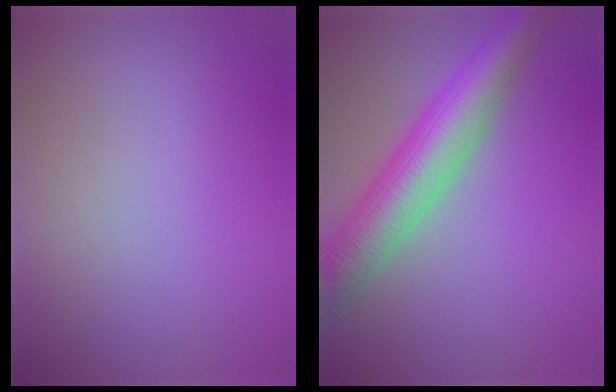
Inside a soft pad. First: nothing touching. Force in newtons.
{"total": 8.0, "press": 8.0, "slide": 0.3}